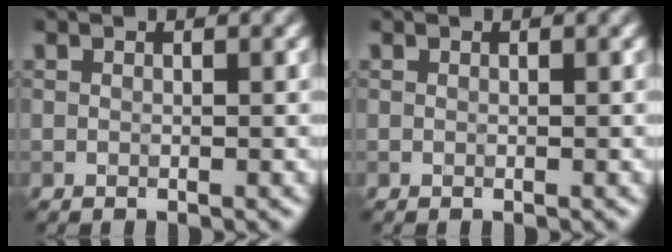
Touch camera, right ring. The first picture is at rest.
{"total": 0.0}